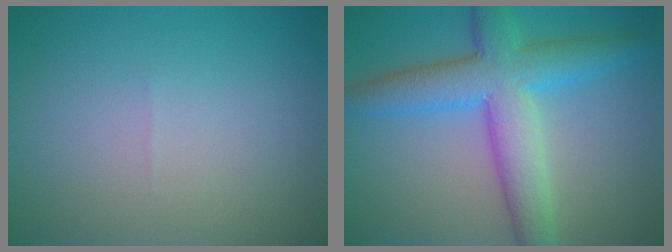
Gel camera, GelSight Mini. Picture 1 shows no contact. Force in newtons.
{"total": 7.4, "press": 7.4, "slide": 0.1}